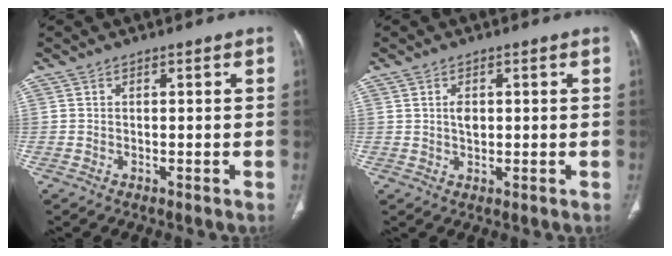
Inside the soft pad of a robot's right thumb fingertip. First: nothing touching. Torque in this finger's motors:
{"motor_torque": [0.36, 0.21, 0.73, -0.04, -0.03]}